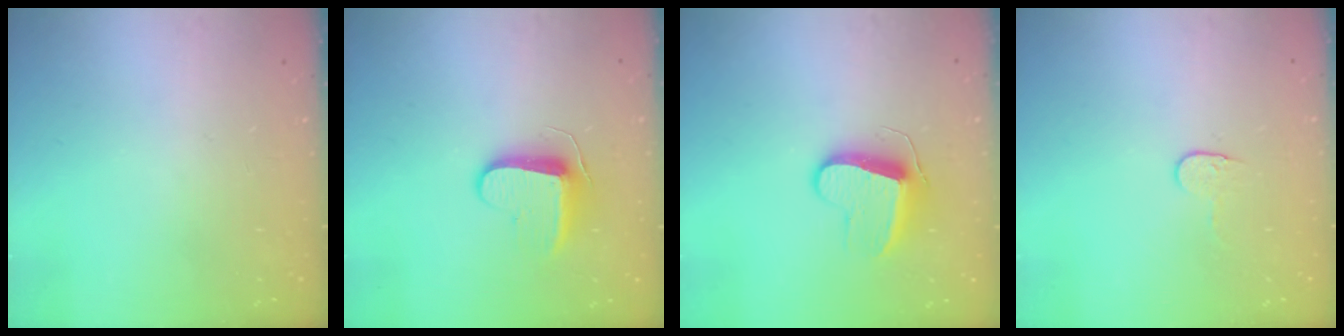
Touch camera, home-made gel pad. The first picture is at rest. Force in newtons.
{"total": 9.5, "press": 9.5, "slide": 0.8}
{"total": 10.6, "press": 10.6, "slide": 0.2}
{"total": 4.1, "press": 4.1, "slide": 0.4}